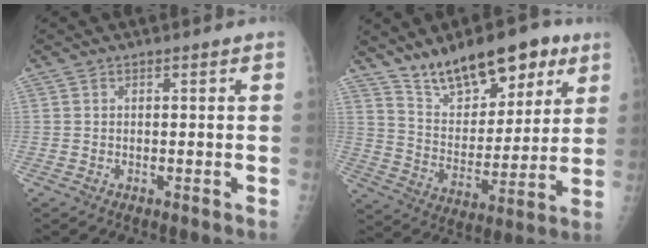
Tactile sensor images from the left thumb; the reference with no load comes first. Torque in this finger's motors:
{"motor_torque": [0.24, 0.16, 0.16, 0.00, 0.17]}